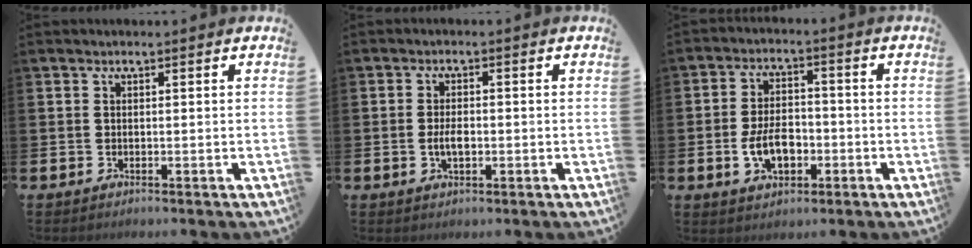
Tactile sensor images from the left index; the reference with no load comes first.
{"total": 2.8, "force": [-0.4, 1.4, 2.4], "torque": [-0.037, -0.001, -0.009]}
{"total": 5.8, "force": [-1.7, 3.6, 4.2], "torque": [-0.072, 0.006, -0.034]}